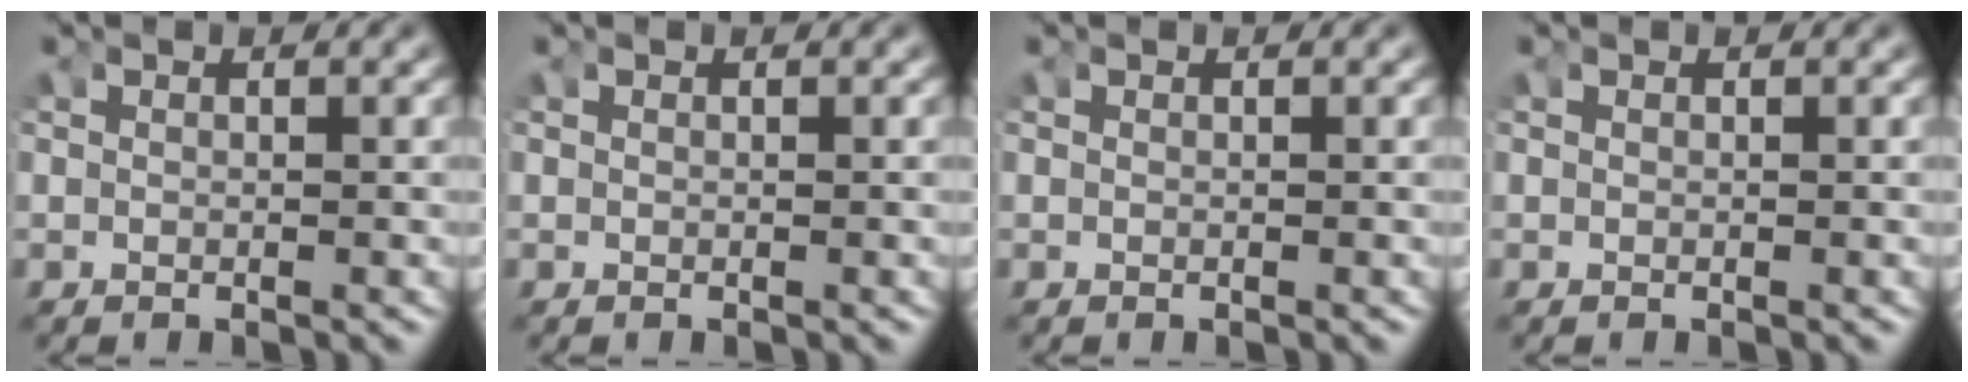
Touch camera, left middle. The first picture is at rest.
{"total": 0.0}
{"total": 0.0}
{"total": 0.0}